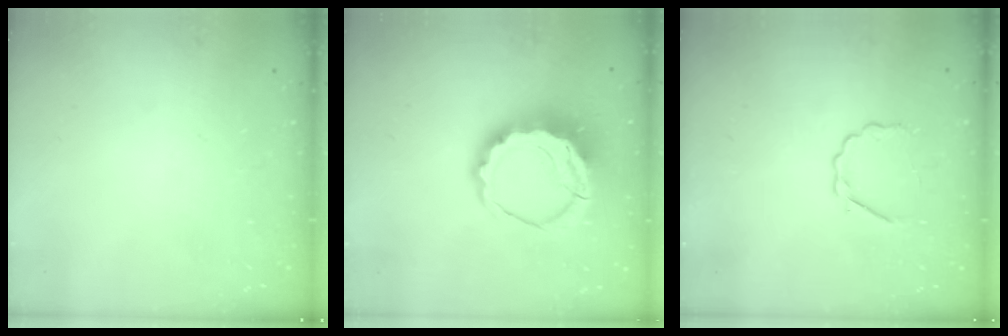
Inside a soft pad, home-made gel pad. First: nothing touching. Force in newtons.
{"total": 10.2, "press": 10.1, "slide": 1.7}
{"total": 3.5, "press": 3.3, "slide": 1.2}